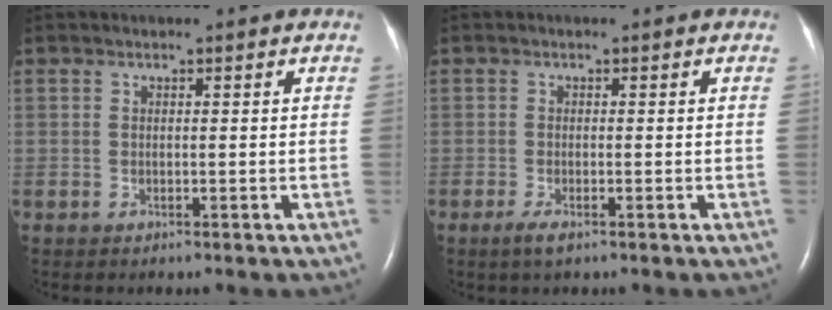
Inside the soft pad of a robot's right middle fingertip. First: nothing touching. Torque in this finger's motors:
{"motor_torque": [0.34, -0.15, -0.01, 0.00]}